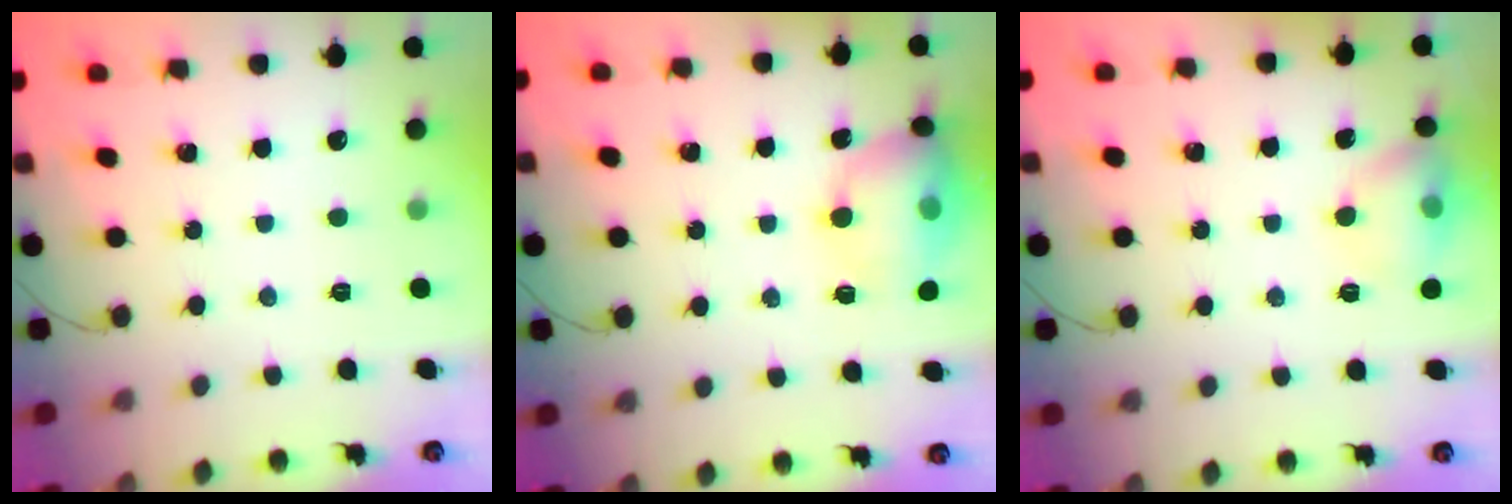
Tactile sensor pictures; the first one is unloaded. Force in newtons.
{"total": 13.6, "press": 13.4, "slide": 2.3}
{"total": 9.3, "press": 9.1, "slide": 1.9}